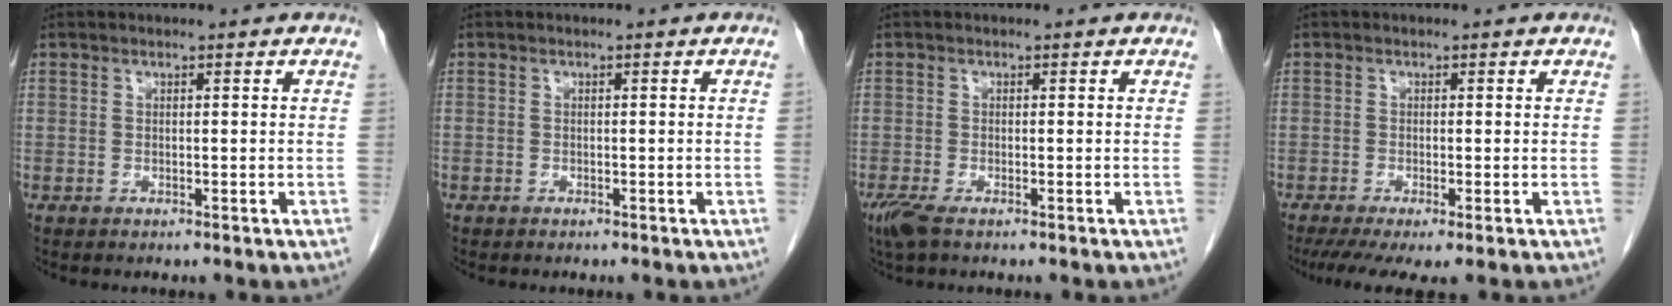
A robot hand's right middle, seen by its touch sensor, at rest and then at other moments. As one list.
[{"total": 0.0}, {"total": 2.8, "force": [-1.8, 0.7, 2.0], "torque": [-0.049, -0.010, -0.034]}, {"total": 5.7, "force": [-3.7, 0.9, 4.3], "torque": [-0.066, -0.016, -0.065]}]